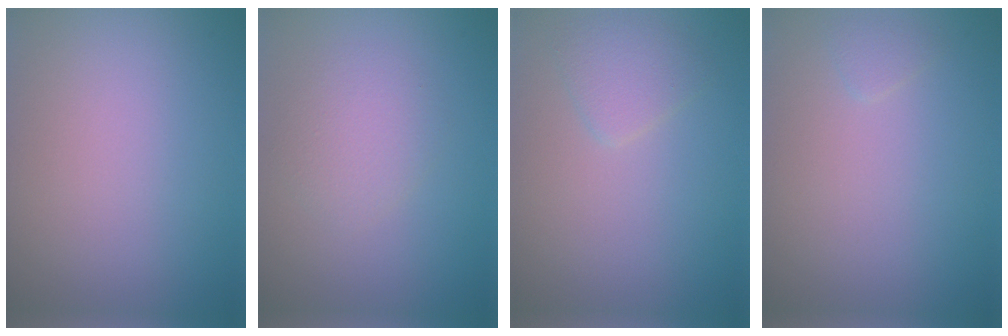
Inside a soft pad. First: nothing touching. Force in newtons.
{"total": 2.3, "press": 2.3, "slide": 0.1}
{"total": 1.8, "press": 1.8, "slide": 0.1}
{"total": 0.6, "press": 0.6, "slide": 0.0}